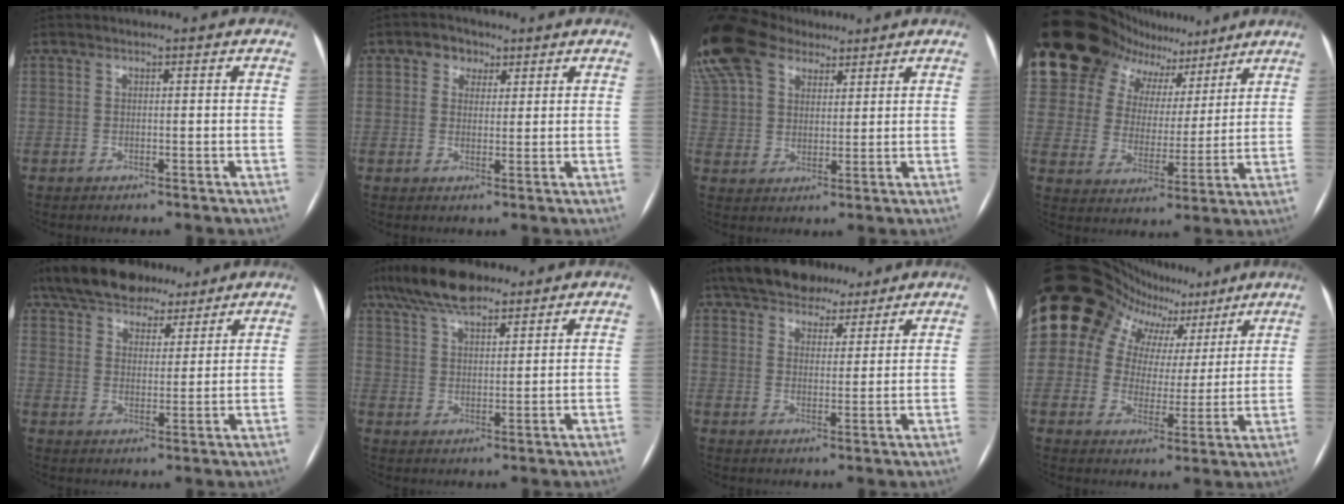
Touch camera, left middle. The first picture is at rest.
{"total": 3.5, "force": [1.8, 2.7, 1.2], "torque": [-0.020, 0.012, 0.028]}
{"total": 20.3, "force": [13.5, 11.9, 9.3], "torque": [-0.270, 0.069, 0.252]}
{"total": 18.9, "force": [14.7, 10.5, 5.4], "torque": [-0.127, 0.043, 0.232]}
{"total": 13.9, "force": [10.9, 6.5, 5.7], "torque": [-0.103, 0.042, 0.174]}
{"total": 10.6, "force": [8.0, 3.4, 6.0], "torque": [-0.116, 0.028, 0.144]}
{"total": 12.1, "force": [9.5, 5.8, 4.7], "torque": [-0.074, 0.034, 0.146]}
{"total": 16.2, "force": [9.3, 12.1, 5.7], "torque": [-0.098, 0.056, 0.131]}